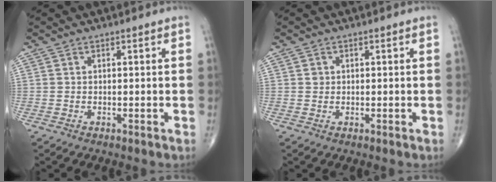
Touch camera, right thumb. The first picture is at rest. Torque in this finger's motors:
{"motor_torque": [0.51, 0.48, 0.11, 0.01, -0.02]}